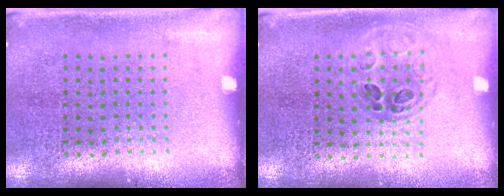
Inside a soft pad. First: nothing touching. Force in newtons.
{"total": 1.0, "press": 0.9, "slide": 0.4}